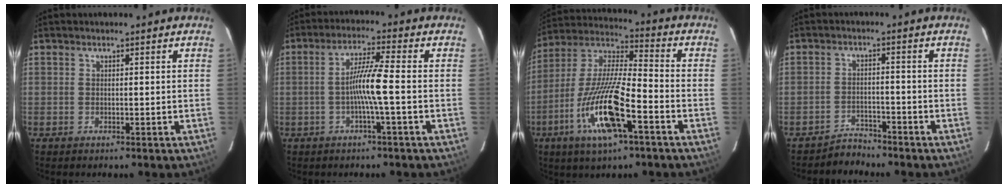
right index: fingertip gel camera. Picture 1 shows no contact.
{"total": 6.2, "force": [-1.1, -0.8, 6.1], "torque": [-0.115, 0.007, -0.023]}
{"total": 16.7, "force": [-6.8, 2.8, 14.9], "torque": [-0.306, -0.014, -0.125]}
{"total": 3.0, "force": [-2.7, 0.8, -1.0], "torque": [0.021, -0.004, -0.045]}